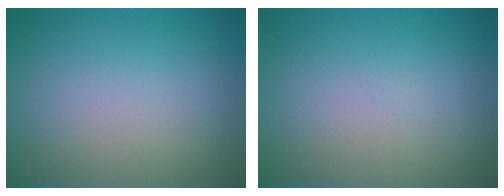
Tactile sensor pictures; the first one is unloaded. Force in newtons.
{"total": 0.0}